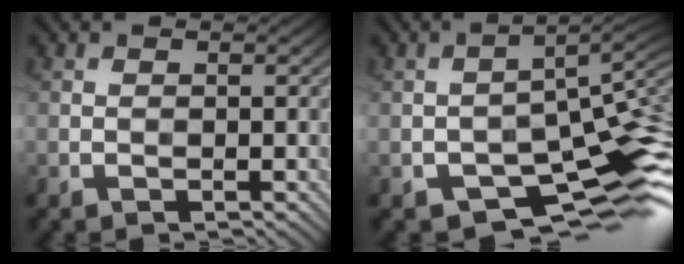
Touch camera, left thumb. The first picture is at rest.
{"total": 11.9, "force": [-5.8, 5.2, 9.0], "torque": [-0.134, -0.021, -0.092]}